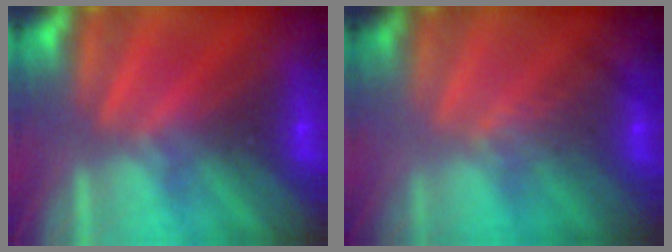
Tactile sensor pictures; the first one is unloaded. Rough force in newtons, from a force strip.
{"total": 2.8}